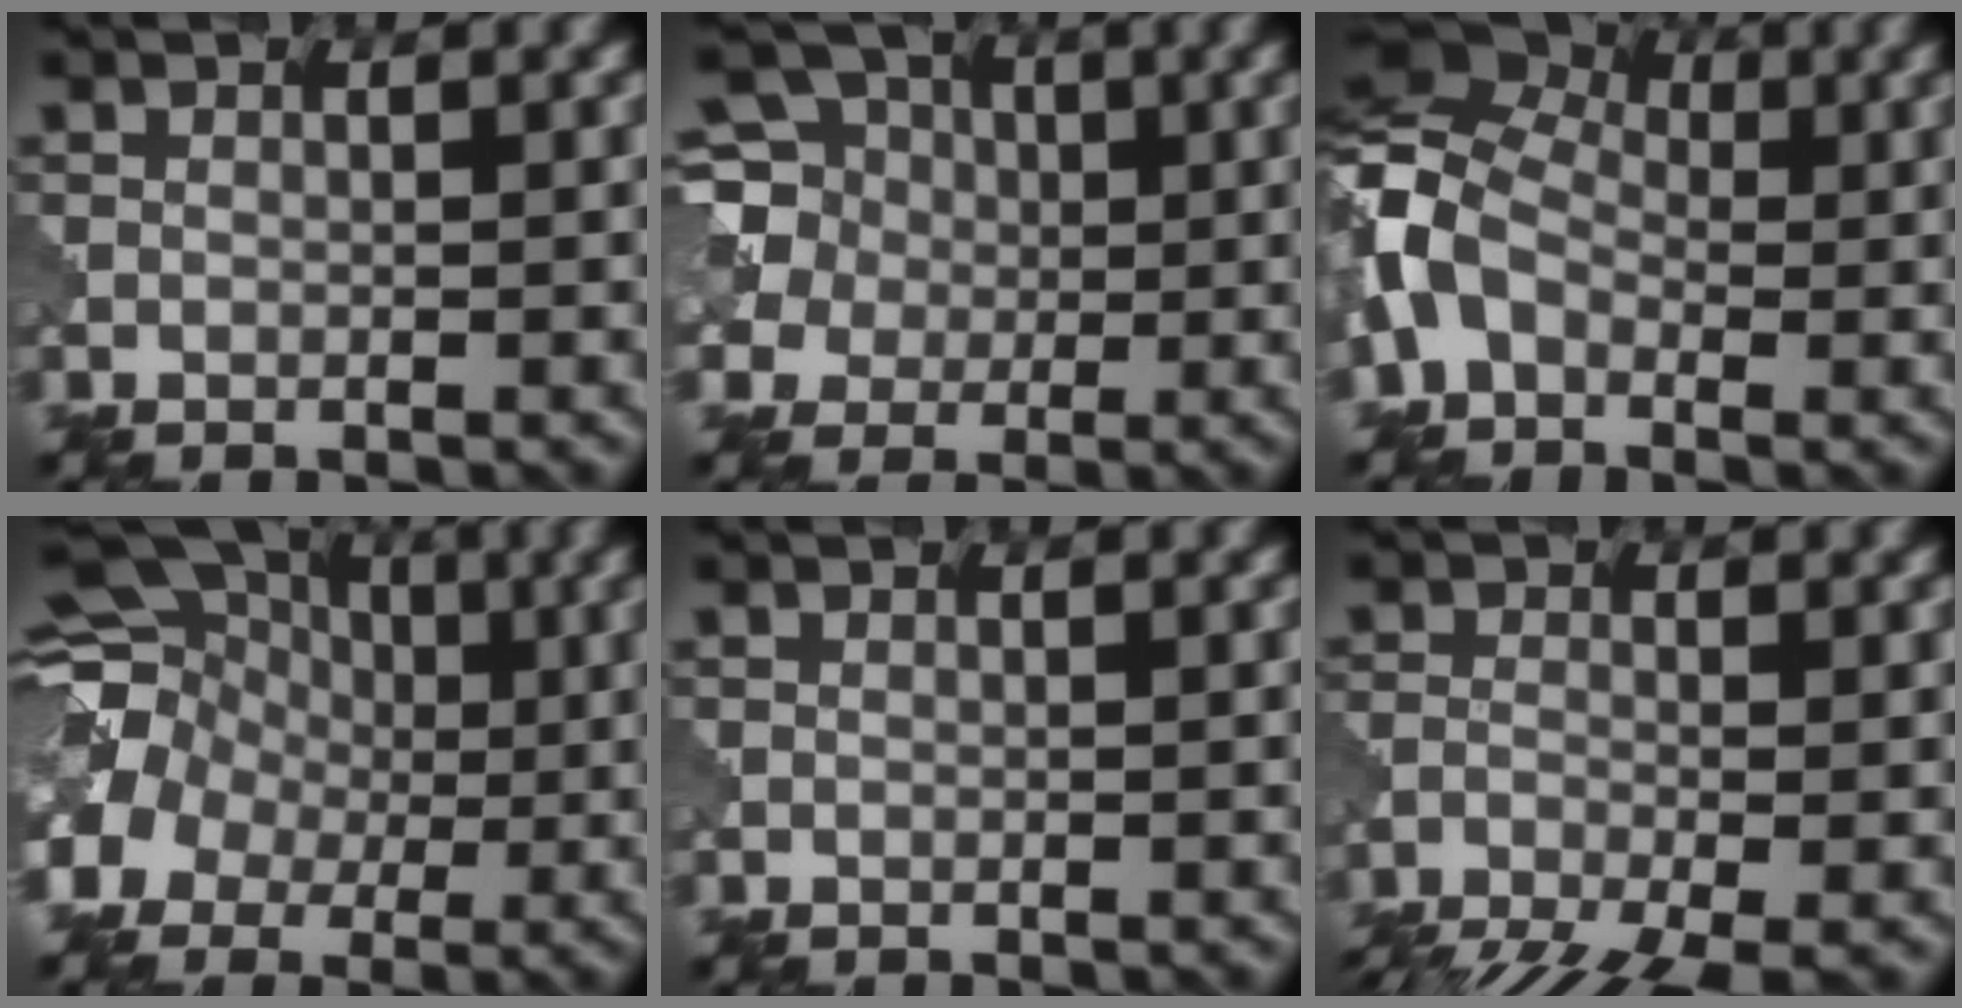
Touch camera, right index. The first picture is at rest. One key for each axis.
{"total": 7.7, "fx": 2.1, "fy": 6.9, "fz": 2.9, "tx": -0.091, "ty": 0.027, "tz": 0.021}
{"total": 9.0, "fx": -0.7, "fy": 6.5, "fz": 6.2, "tx": -0.138, "ty": 0.016, "tz": -0.020}
{"total": 11.3, "fx": -0.7, "fy": 10.1, "fz": 5.1, "tx": -0.111, "ty": 0.022, "tz": -0.042}
{"total": 0.0}
{"total": 9.6, "fx": -7.4, "fy": 3.2, "fz": 5.2, "tx": -0.107, "ty": -0.033, "tz": -0.106}